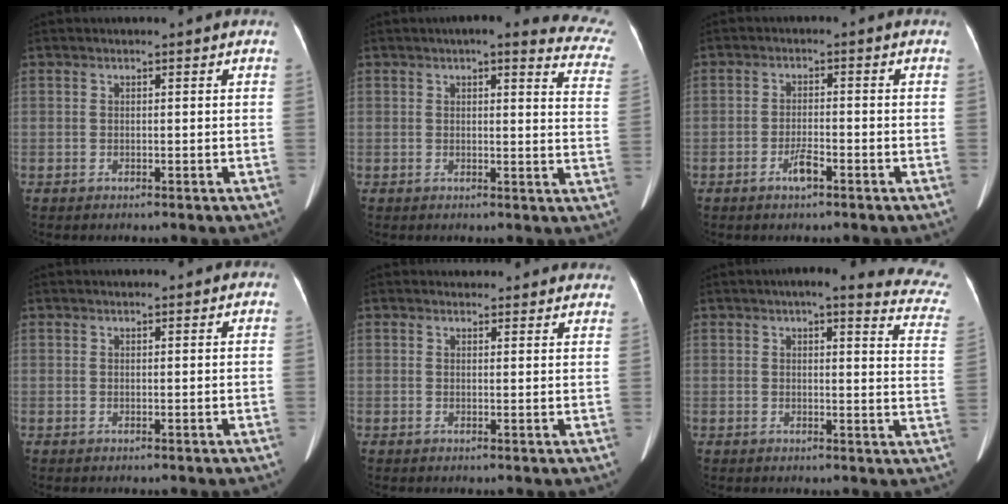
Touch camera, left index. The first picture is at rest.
{"total": 14.3, "force": [12.8, 2.3, 6.1], "torque": [-0.039, -0.039, 0.109]}
{"total": 2.9, "force": [-1.8, 0.6, 2.1], "torque": [-0.041, 0.000, -0.033]}
{"total": 1.9, "force": [1.5, 0.5, 1.0], "torque": [-0.009, 0.020, 0.018]}
{"total": 9.5, "force": [8.9, 2.9, 1.7], "torque": [0.009, 0.014, 0.081]}
{"total": 14.6, "force": [13.3, 1.4, 6.0], "torque": [-0.051, -0.051, 0.120]}